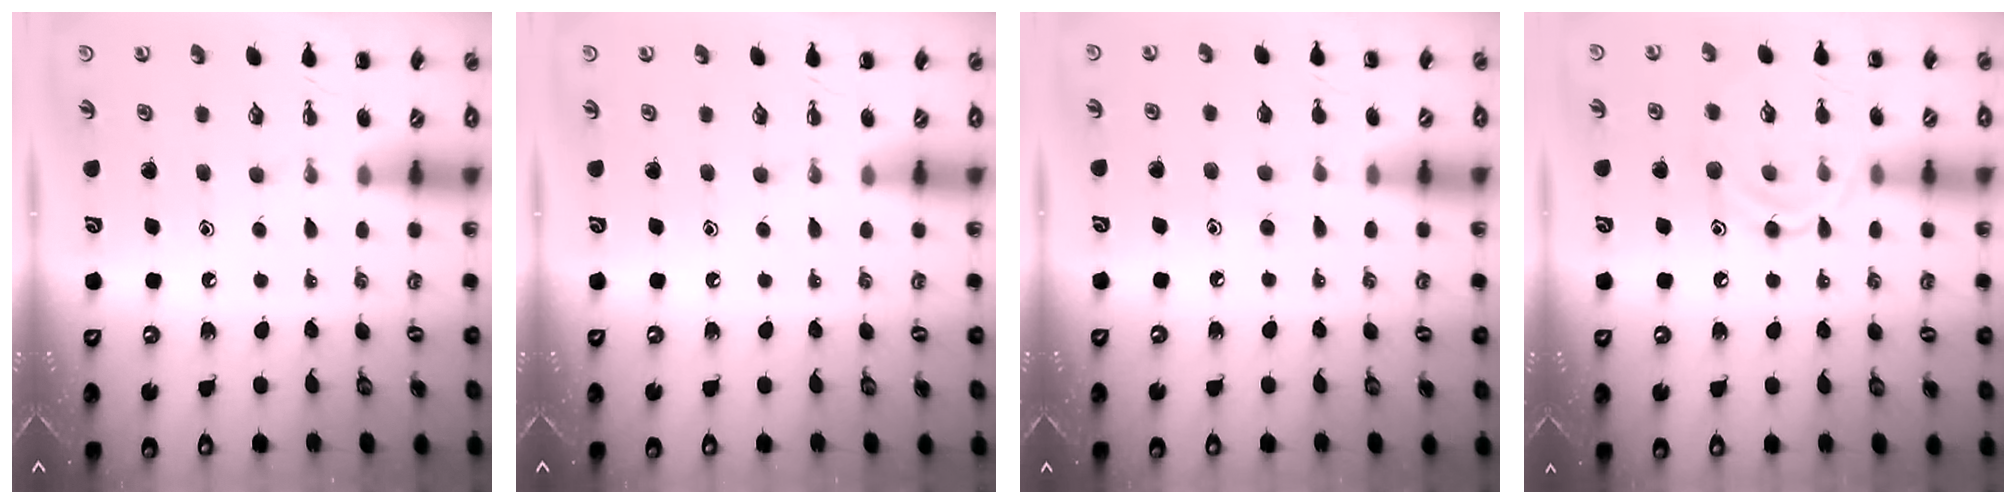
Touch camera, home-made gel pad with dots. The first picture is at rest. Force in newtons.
{"total": 0.0}
{"total": 4.8, "press": 4.5, "slide": 1.7}
{"total": 10.3, "press": 10.3, "slide": 0.9}